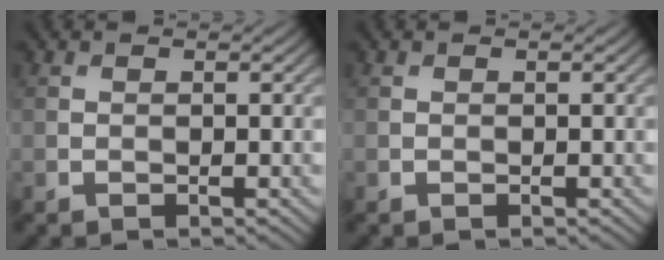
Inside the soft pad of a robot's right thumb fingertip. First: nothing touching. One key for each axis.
{"total": 0.0}